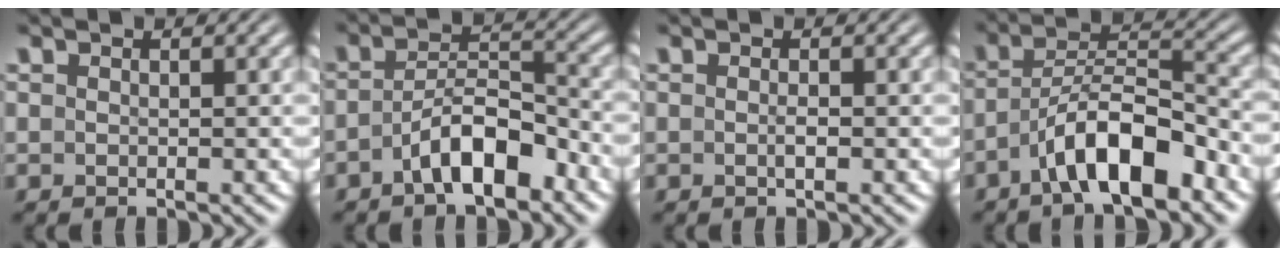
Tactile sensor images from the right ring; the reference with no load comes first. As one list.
[{"total": 5.0, "force": [-3.1, 2.0, 3.5], "torque": [-0.047, -0.003, -0.048]}, {"total": 0.7, "force": [-0.3, 0.0, 0.6], "torque": [-0.013, 0.000, -0.007]}, {"total": 6.0, "force": [-2.7, 2.6, 4.7], "torque": [-0.077, -0.011, -0.041]}]